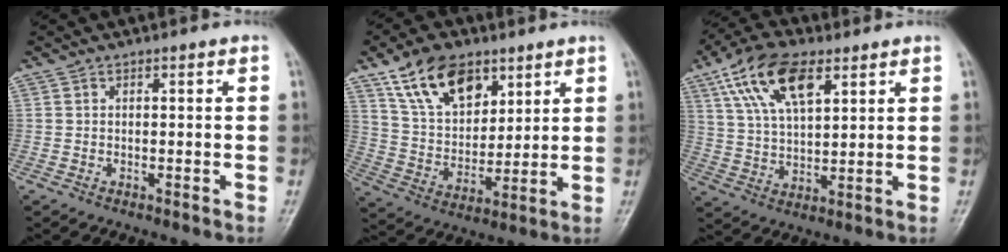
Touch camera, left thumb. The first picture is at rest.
{"total": 14.8, "force": [8.8, 8.6, 8.3], "torque": [-0.111, -0.039, 0.165]}
{"total": 14.0, "force": [7.0, 6.6, 10.2], "torque": [-0.175, -0.010, 0.130]}